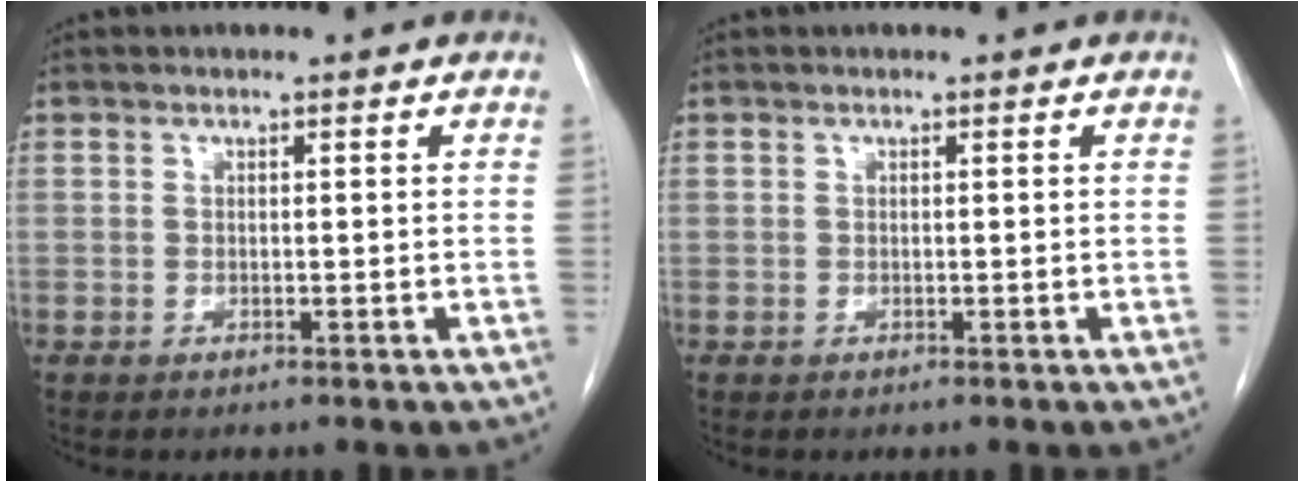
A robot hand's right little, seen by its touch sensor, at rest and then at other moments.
{"total": 0.0}